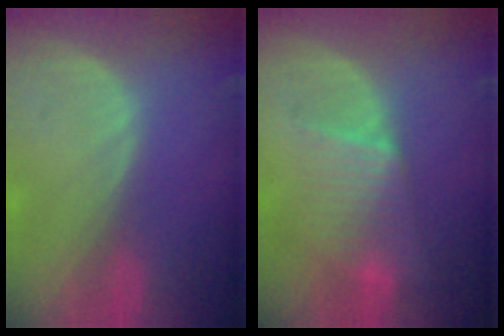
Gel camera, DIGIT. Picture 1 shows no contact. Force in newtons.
{"total": 6.3, "press": 6.3, "slide": 0.8}